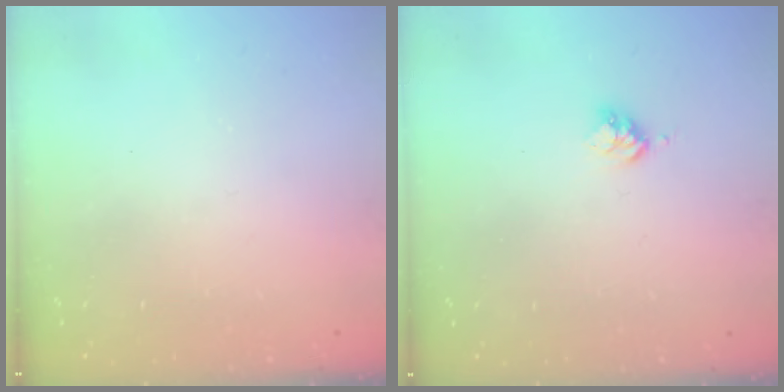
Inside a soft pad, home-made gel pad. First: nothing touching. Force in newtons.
{"total": 3.0, "press": 2.9, "slide": 0.4}